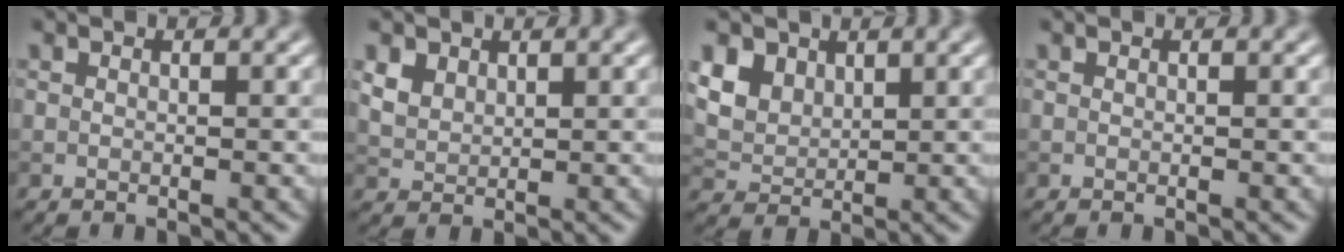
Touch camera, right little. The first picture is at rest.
{"total": 2.4, "force": [1.5, 1.6, 1.0], "torque": [-0.033, -0.004, 0.035]}
{"total": 5.9, "force": [3.1, 4.1, 3.0], "torque": [-0.094, 0.009, 0.065]}
{"total": 0.0}